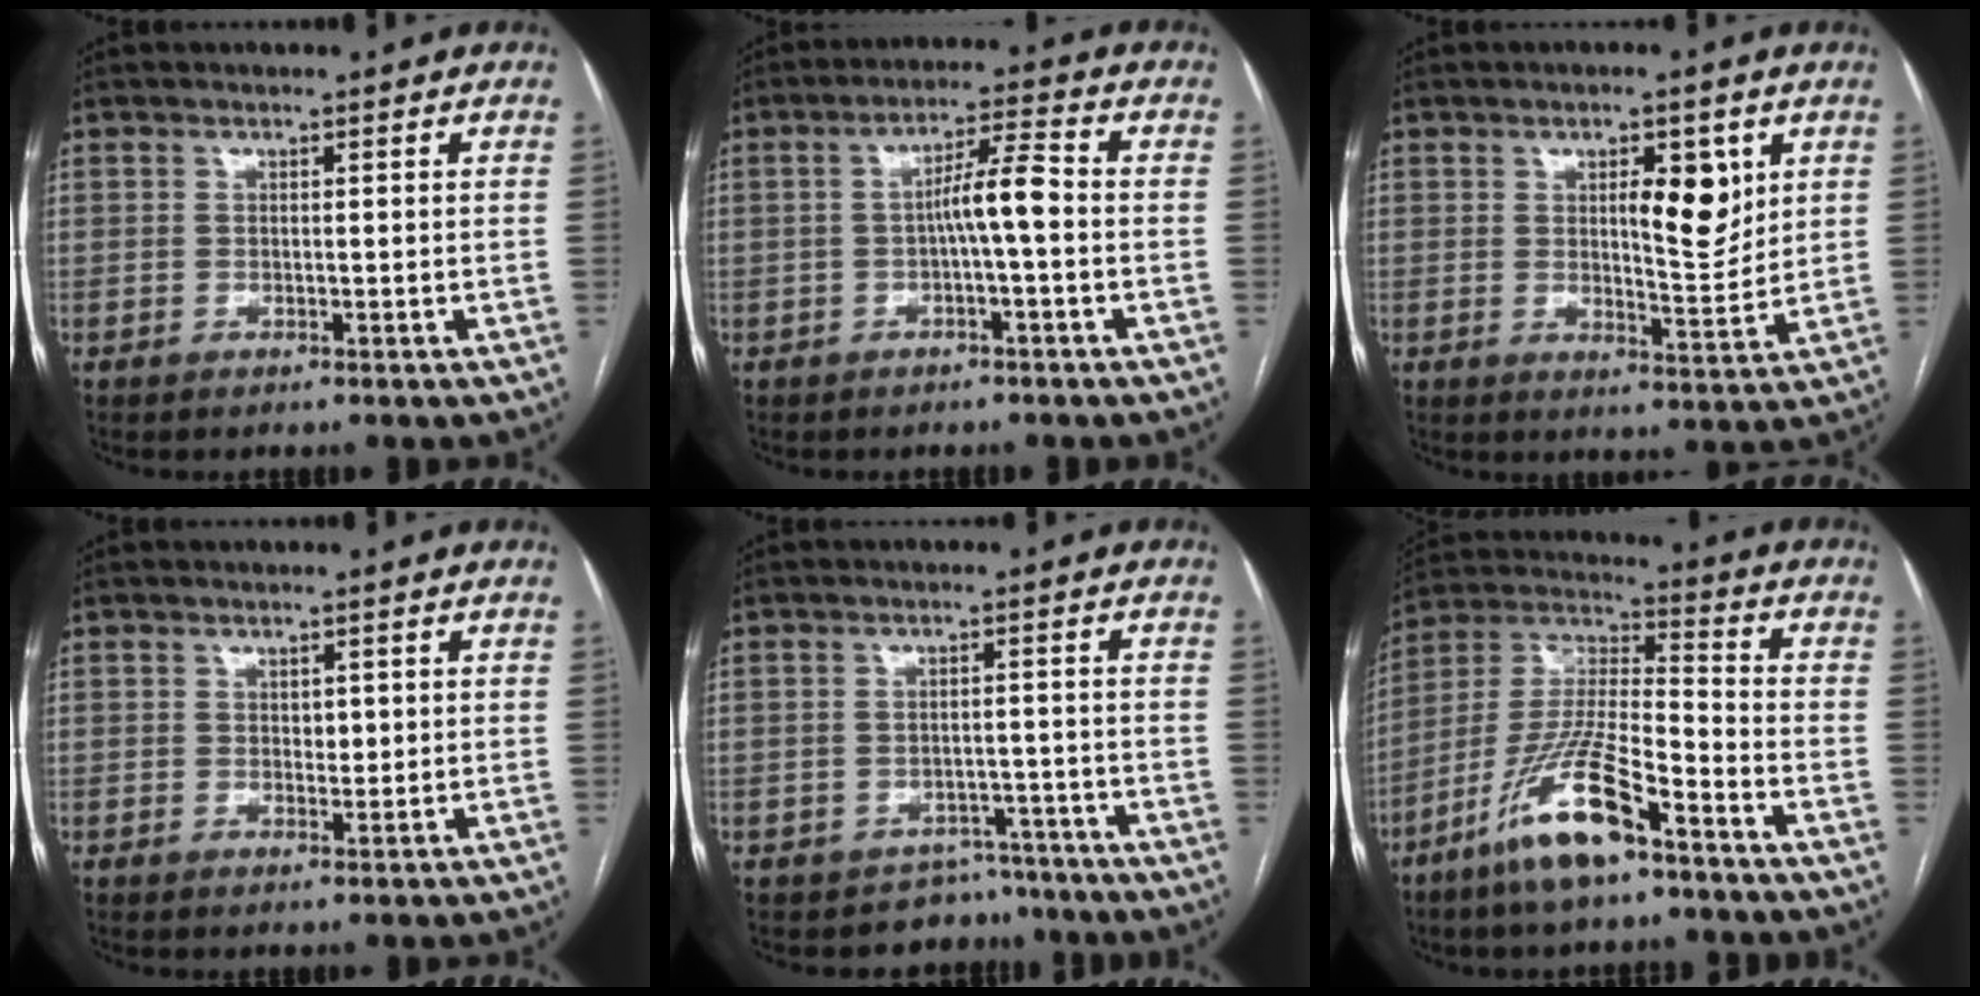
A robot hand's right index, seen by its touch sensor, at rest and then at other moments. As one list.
[{"total": 5.7, "force": [-0.7, 0.3, 5.6], "torque": [-0.095, 0.016, -0.011]}, {"total": 7.5, "force": [2.6, 2.3, 6.6], "torque": [-0.095, -0.004, 0.041]}, {"total": 1.7, "force": [0.3, 1.1, 1.2], "torque": [-0.012, -0.002, 0.006]}, {"total": 5.4, "force": [-4.4, 3.0, -0.8], "torque": [0.022, 0.030, -0.059]}, {"total": 14.6, "force": [-9.0, 2.7, 11.2], "torque": [-0.236, -0.015, -0.169]}]